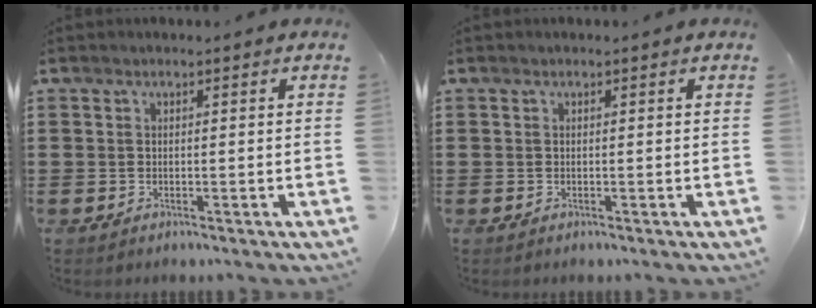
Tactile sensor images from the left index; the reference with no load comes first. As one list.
[{"total": 0.0}]